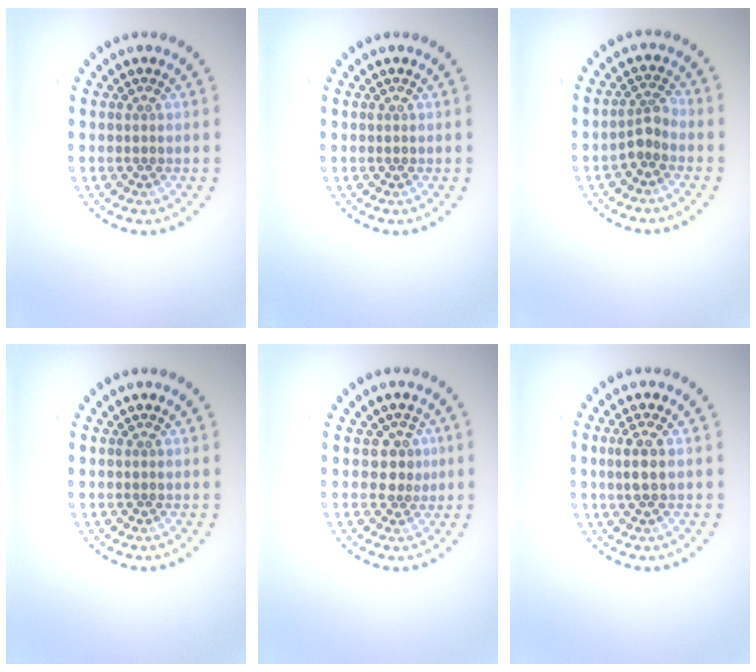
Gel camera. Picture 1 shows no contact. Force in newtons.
{"total": 0.0}
{"total": 1.9, "press": 1.4, "slide": 1.2}
{"total": 0.0}
{"total": 1.8, "press": 1.4, "slide": 1.0}
{"total": 1.9, "press": 1.6, "slide": 1.1}